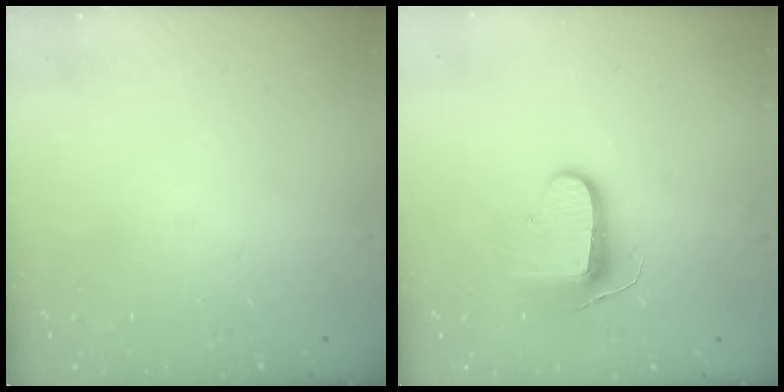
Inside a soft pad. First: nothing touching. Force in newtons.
{"total": 9.5, "press": 9.5, "slide": 0.3}